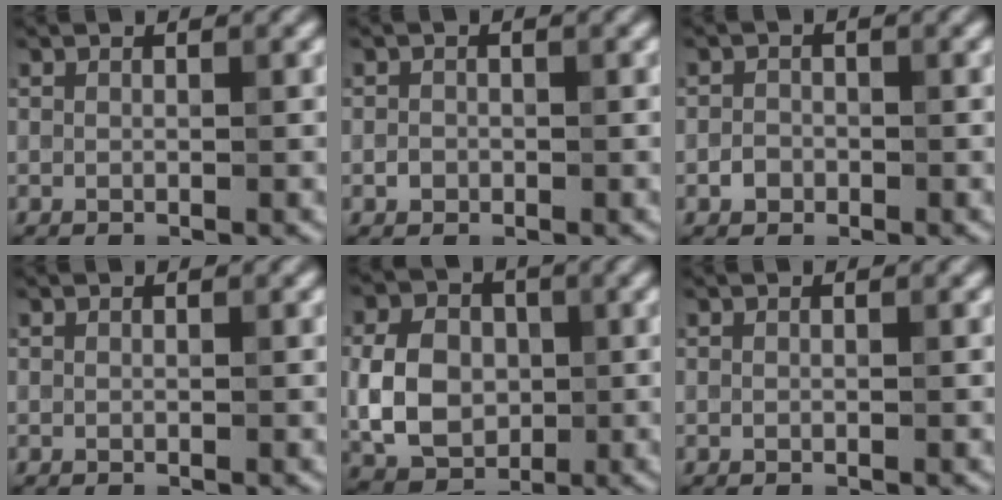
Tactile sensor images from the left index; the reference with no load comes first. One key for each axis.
{"total": 0.9, "fx": -0.3, "fy": 0.8, "fz": 0.3, "tx": 0.000, "ty": -0.002, "tz": -0.008}
{"total": 1.3, "fx": -0.6, "fy": 1.1, "fz": 0.4, "tx": -0.001, "ty": 0.000, "tz": -0.013}
{"total": 0.0}
{"total": 6.5, "fx": -0.4, "fy": 5.1, "fz": 4.0, "tx": -0.077, "ty": 0.005, "tz": -0.014}
{"total": 0.0}